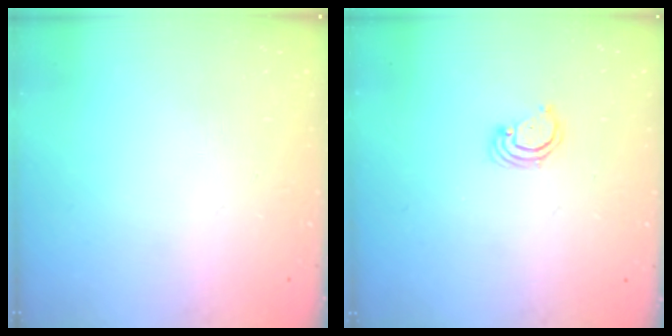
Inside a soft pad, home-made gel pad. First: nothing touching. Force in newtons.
{"total": 2.8, "press": 2.8, "slide": 0.3}